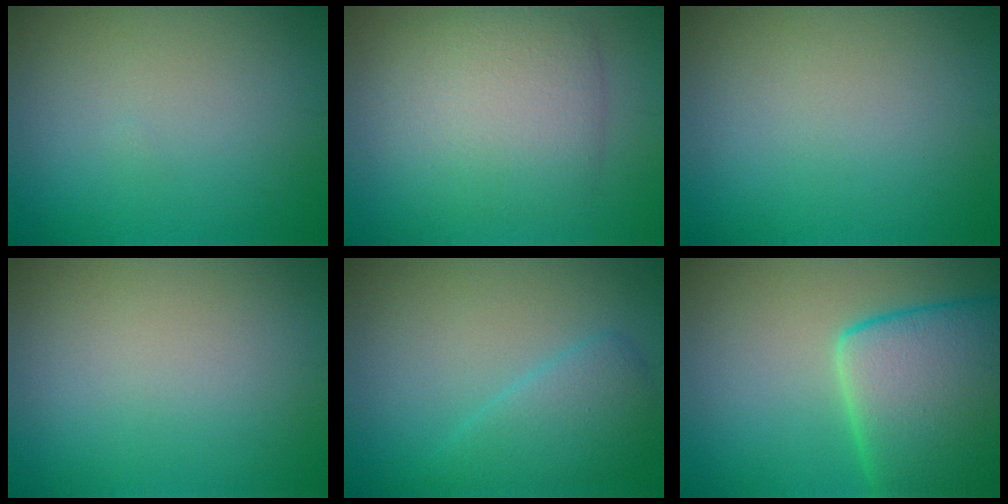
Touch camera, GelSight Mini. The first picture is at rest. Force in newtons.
{"total": 5.3, "press": 5.3, "slide": 0.3}
{"total": 0.0}
{"total": 0.0}
{"total": 3.3, "press": 3.3, "slide": 0.2}
{"total": 11.6, "press": 11.5, "slide": 1.0}